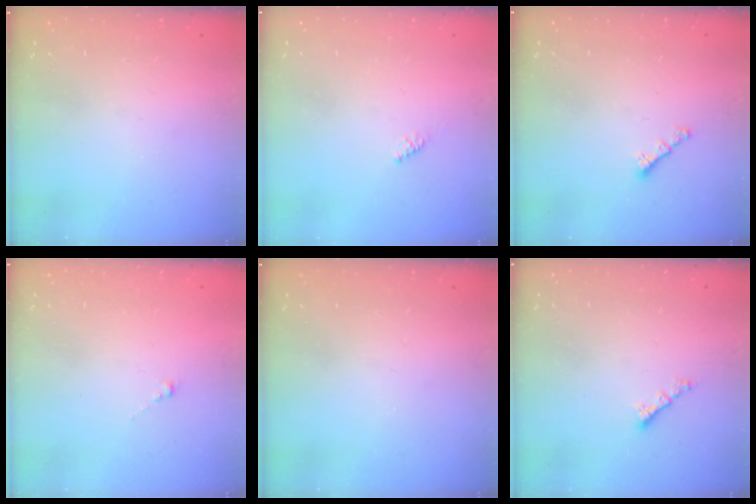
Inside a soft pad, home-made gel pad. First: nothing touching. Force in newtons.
{"total": 1.6, "press": 1.5, "slide": 0.4}
{"total": 0.6, "press": 0.5, "slide": 0.4}
{"total": 0.0}
{"total": 0.0}
{"total": 1.8, "press": 1.8, "slide": 0.2}